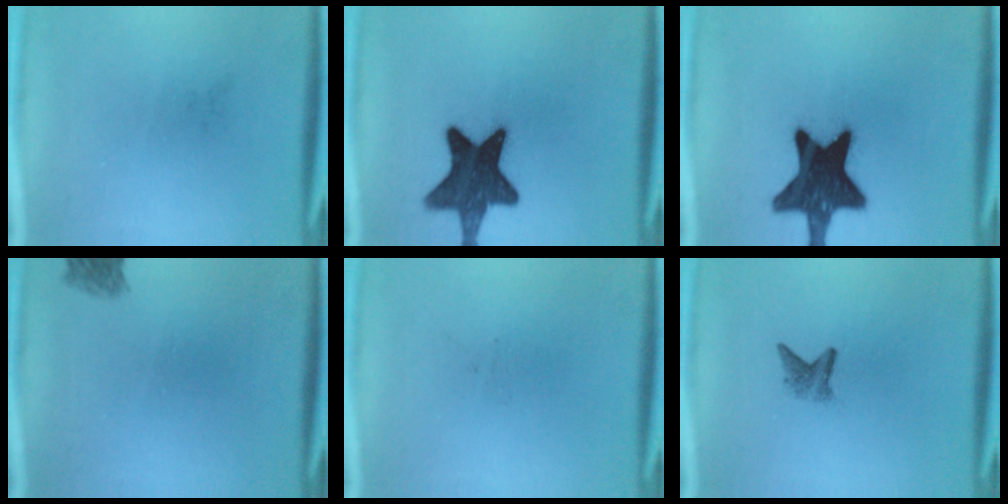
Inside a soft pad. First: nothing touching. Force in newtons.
{"total": 13.7}
{"total": 16.7}
{"total": 2.6}
{"total": 0.0}
{"total": 2.0}